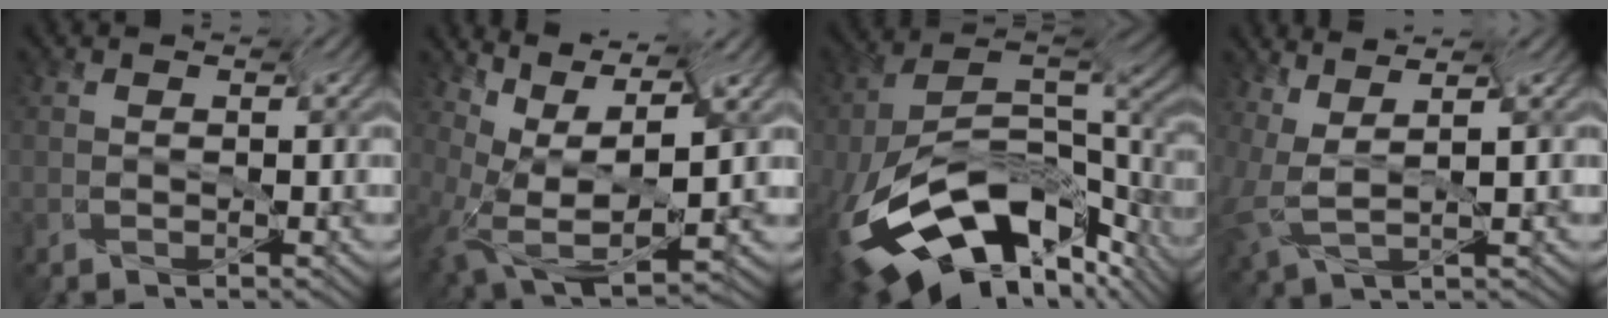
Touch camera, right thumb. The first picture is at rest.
{"total": 7.3, "force": [1.2, 3.7, 6.2], "torque": [-0.138, 0.004, 0.039]}
{"total": 17.8, "force": [-13.2, 6.1, 10.2], "torque": [-0.225, -0.009, -0.215]}
{"total": 5.3, "force": [2.6, 2.8, 3.6], "torque": [-0.125, 0.027, 0.056]}